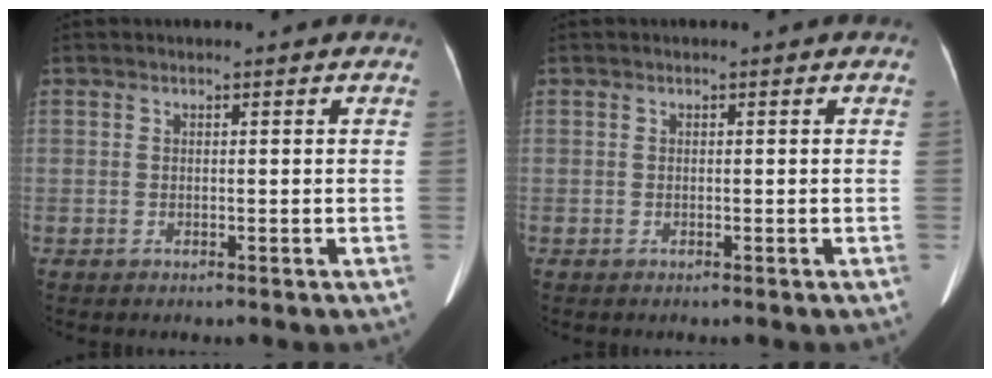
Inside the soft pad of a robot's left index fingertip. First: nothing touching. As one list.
[{"total": 0.0}]